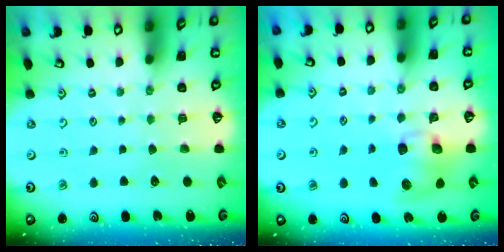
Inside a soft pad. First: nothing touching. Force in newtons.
{"total": 9.4, "press": 9.3, "slide": 1.4}